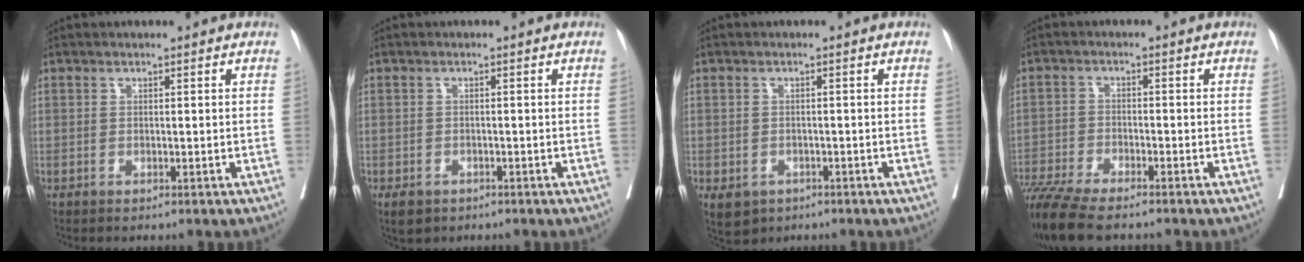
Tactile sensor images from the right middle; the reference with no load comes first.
{"total": 2.2, "force": [-1.5, 1.3, 0.8], "torque": [-0.016, -0.001, -0.019]}
{"total": 4.3, "force": [-2.5, 3.3, 1.3], "torque": [-0.017, 0.001, -0.030]}
{"total": 9.8, "force": [-8.3, 1.1, 5.1], "torque": [-0.087, -0.020, -0.141]}